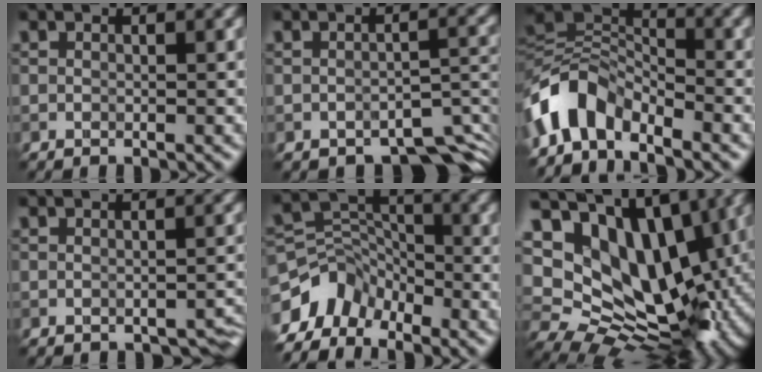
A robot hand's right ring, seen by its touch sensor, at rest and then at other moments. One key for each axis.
{"total": 5.5, "fx": -4.2, "fy": 2.0, "fz": 2.8, "tx": -0.026, "ty": -0.010, "tz": -0.056}
{"total": 5.4, "fx": -3.4, "fy": 2.9, "fz": 2.9, "tx": -0.043, "ty": 0.006, "tz": -0.078}
{"total": 2.6, "fx": -1.9, "fy": 1.1, "fz": 1.2, "tx": -0.017, "ty": 0.001, "tz": -0.018}
{"total": 5.5, "fx": -3.5, "fy": 3.5, "fz": 2.3, "tx": -0.039, "ty": 0.001, "tz": -0.077}
{"total": 15.1, "fx": 4.9, "fy": 9.9, "fz": 10.3, "tx": -0.172, "ty": -0.003, "tz": 0.090}